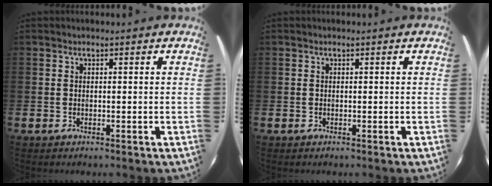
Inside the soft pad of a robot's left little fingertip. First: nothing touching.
{"total": 0.0}